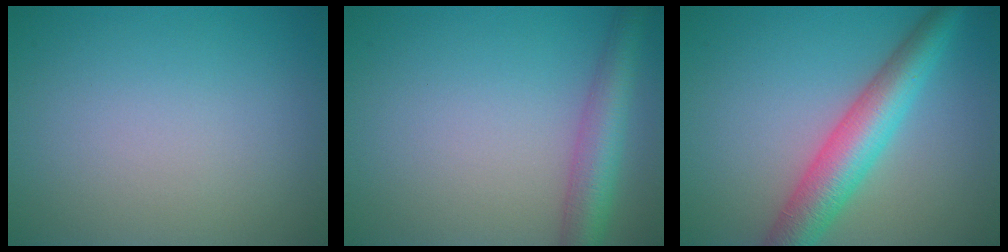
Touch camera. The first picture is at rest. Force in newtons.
{"total": 4.5, "press": 4.5, "slide": 0.2}
{"total": 6.4, "press": 6.4, "slide": 0.1}